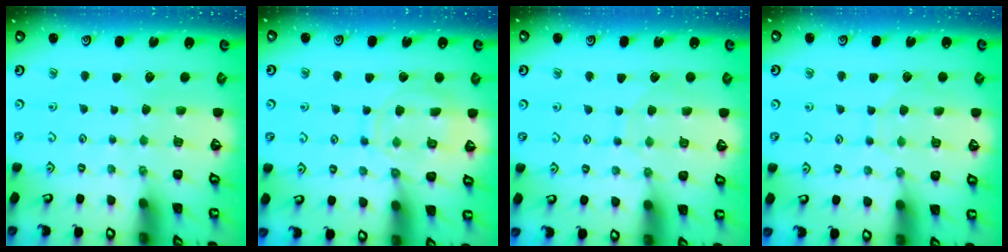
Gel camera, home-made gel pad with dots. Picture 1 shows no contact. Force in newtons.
{"total": 12.3, "press": 12.2, "slide": 0.8}
{"total": 6.7, "press": 6.7, "slide": 0.2}
{"total": 5.8, "press": 5.8, "slide": 0.6}